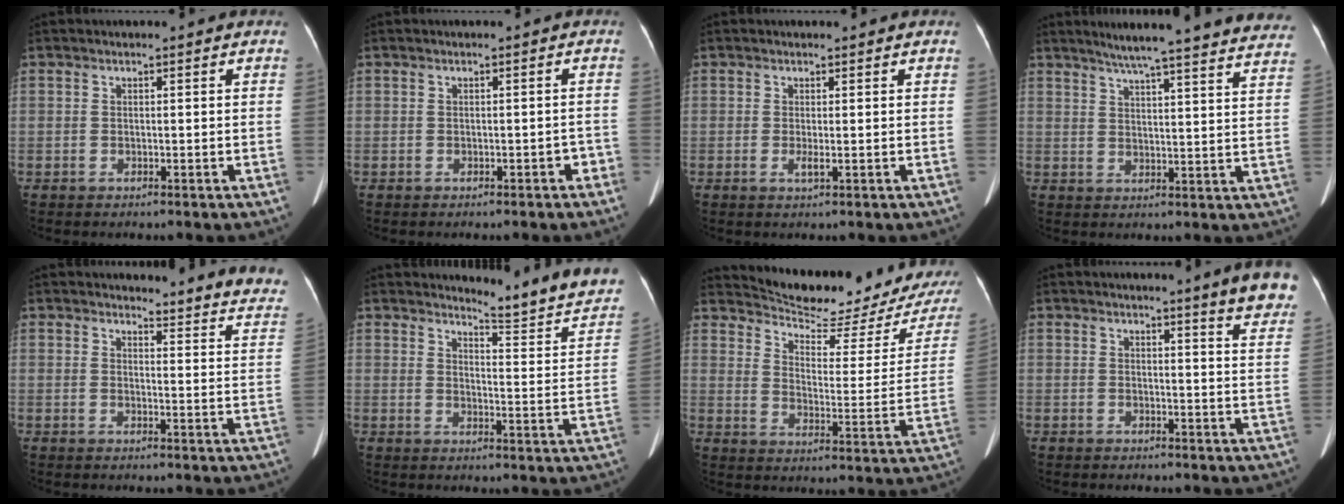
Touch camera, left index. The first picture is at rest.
{"total": 1.0, "force": [-0.6, 0.5, 0.6], "torque": [-0.002, 0.003, -0.008]}
{"total": 1.3, "force": [0.3, 0.3, 1.3], "torque": [-0.029, 0.002, 0.008]}
{"total": 26.0, "force": [23.5, 1.1, 11.0], "torque": [-0.160, -0.041, 0.282]}
{"total": 14.4, "force": [14.2, 1.9, 1.8], "torque": [0.020, -0.097, 0.118]}
{"total": 12.6, "force": [11.9, 0.3, 4.0], "torque": [-0.043, -0.061, 0.136]}
{"total": 19.4, "force": [17.8, 2.6, 7.3], "torque": [-0.101, -0.057, 0.229]}
{"total": 7.4, "force": [6.0, 0.2, 4.3], "torque": [-0.042, -0.017, 0.053]}